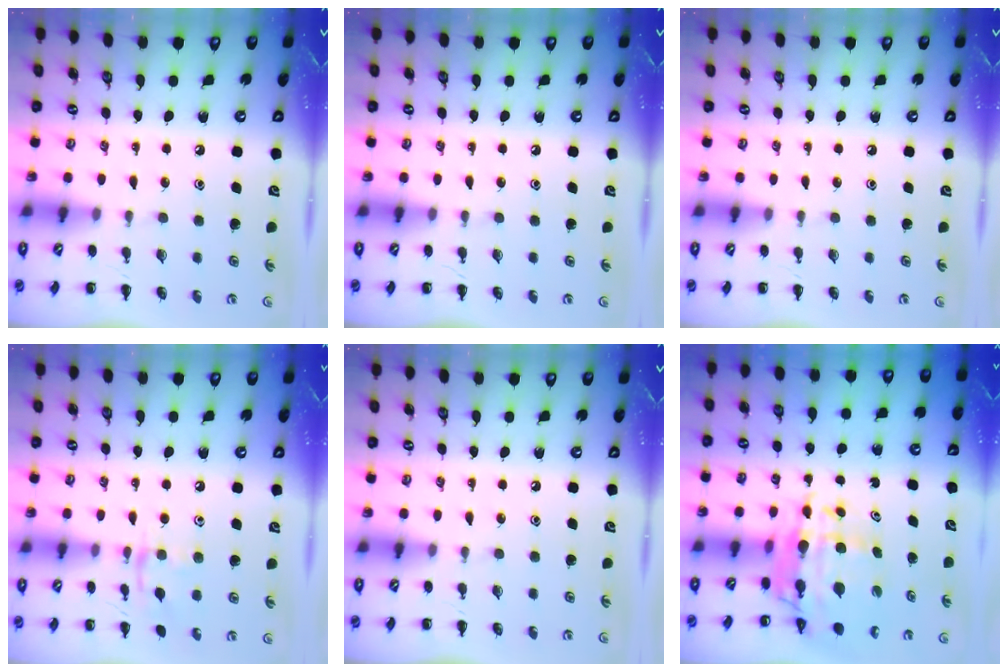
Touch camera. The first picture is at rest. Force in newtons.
{"total": 0.0}
{"total": 0.0}
{"total": 7.7, "press": 7.7, "slide": 0.5}
{"total": 0.0}
{"total": 10.9, "press": 10.4, "slide": 3.4}